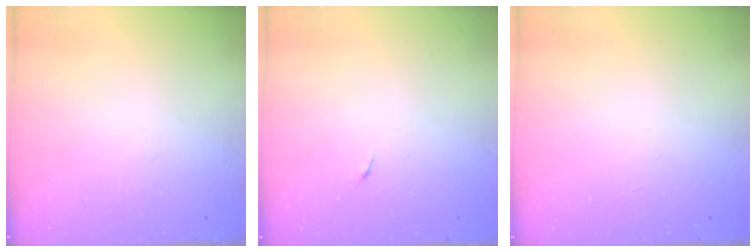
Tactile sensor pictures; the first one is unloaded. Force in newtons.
{"total": 4.0, "press": 3.9, "slide": 0.8}
{"total": 1.7, "press": 1.7, "slide": 0.1}